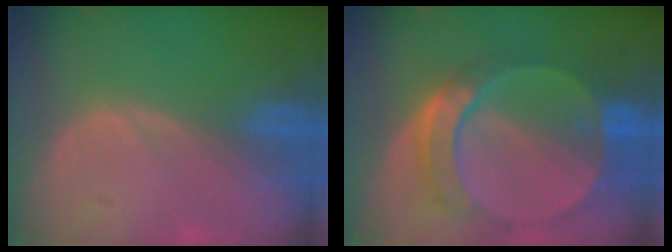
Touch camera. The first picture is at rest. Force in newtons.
{"total": 9.7, "press": 8.4, "slide": 4.8}